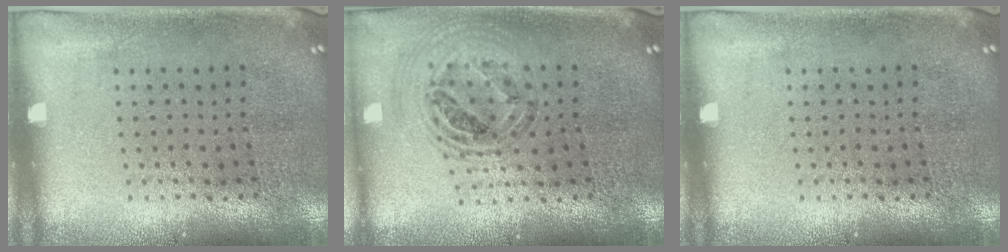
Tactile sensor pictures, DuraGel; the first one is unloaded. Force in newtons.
{"total": 0.9, "press": 0.9, "slide": 0.2}
{"total": 0.0}